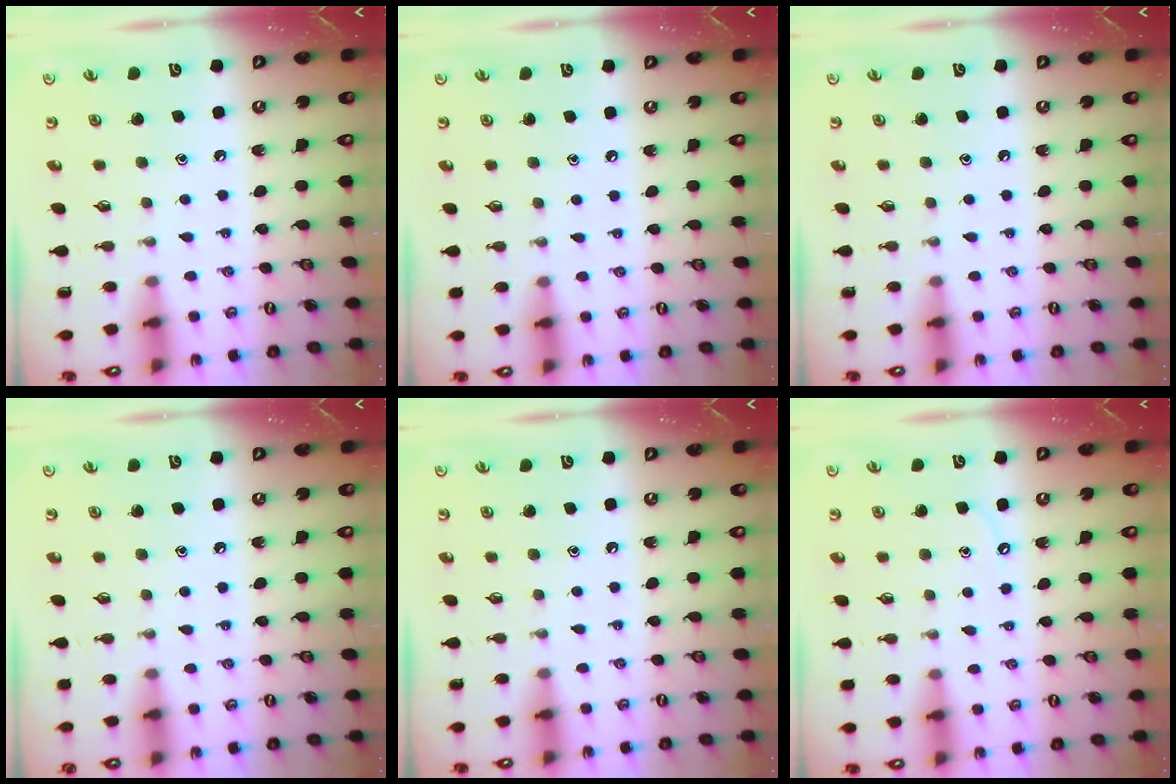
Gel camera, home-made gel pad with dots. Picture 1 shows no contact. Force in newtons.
{"total": 0.0}
{"total": 0.0}
{"total": 4.2, "press": 4.1, "slide": 0.6}
{"total": 0.0}
{"total": 3.7, "press": 3.7, "slide": 0.5}